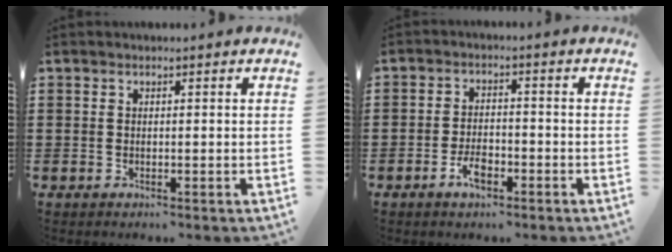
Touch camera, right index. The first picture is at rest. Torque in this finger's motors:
{"motor_torque": [-0.34, 0.52, 0.07, 0.02]}